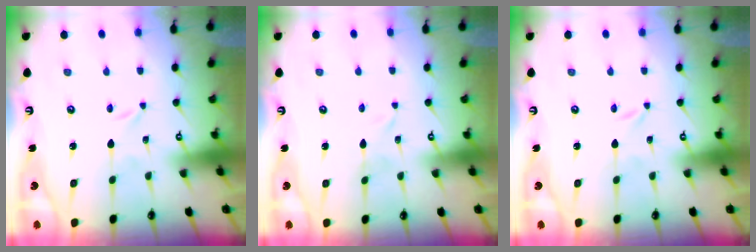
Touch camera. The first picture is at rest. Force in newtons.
{"total": 1.5, "press": 1.4, "slide": 0.2}
{"total": 0.0}